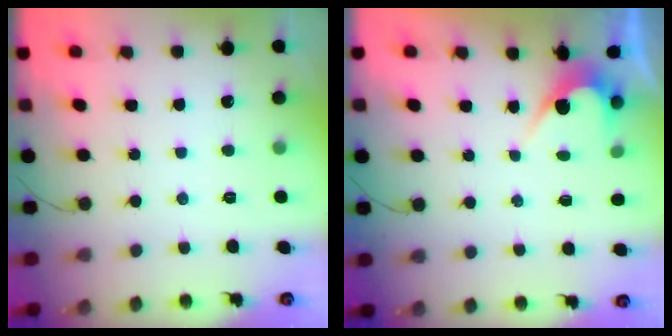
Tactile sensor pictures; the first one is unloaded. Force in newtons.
{"total": 3.1, "press": 3.1, "slide": 0.1}